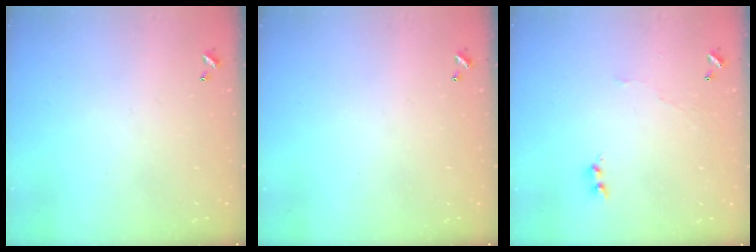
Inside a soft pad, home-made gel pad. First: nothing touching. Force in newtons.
{"total": 0.0}
{"total": 3.8, "press": 3.7, "slide": 0.6}